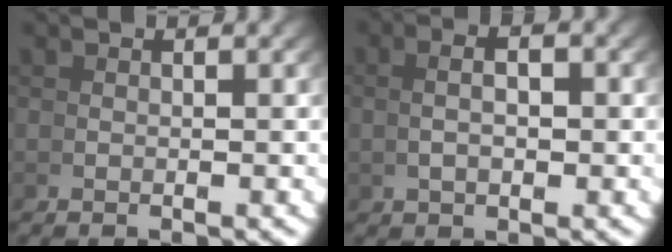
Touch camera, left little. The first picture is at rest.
{"total": 2.5, "force": [0.6, 0.9, 2.3], "torque": [-0.028, 0.011, 0.010]}